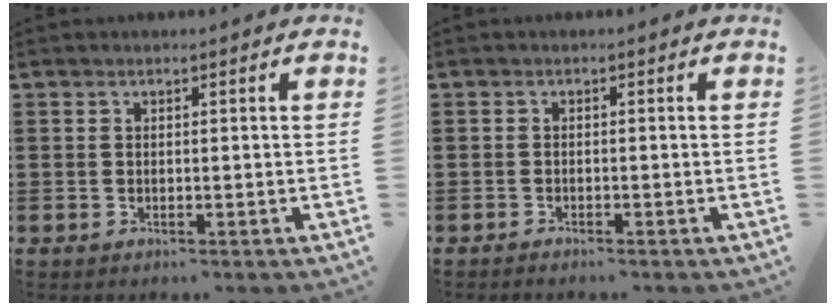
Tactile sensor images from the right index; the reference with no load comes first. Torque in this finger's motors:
{"motor_torque": [0.28, -0.14, 0.01, -0.03]}